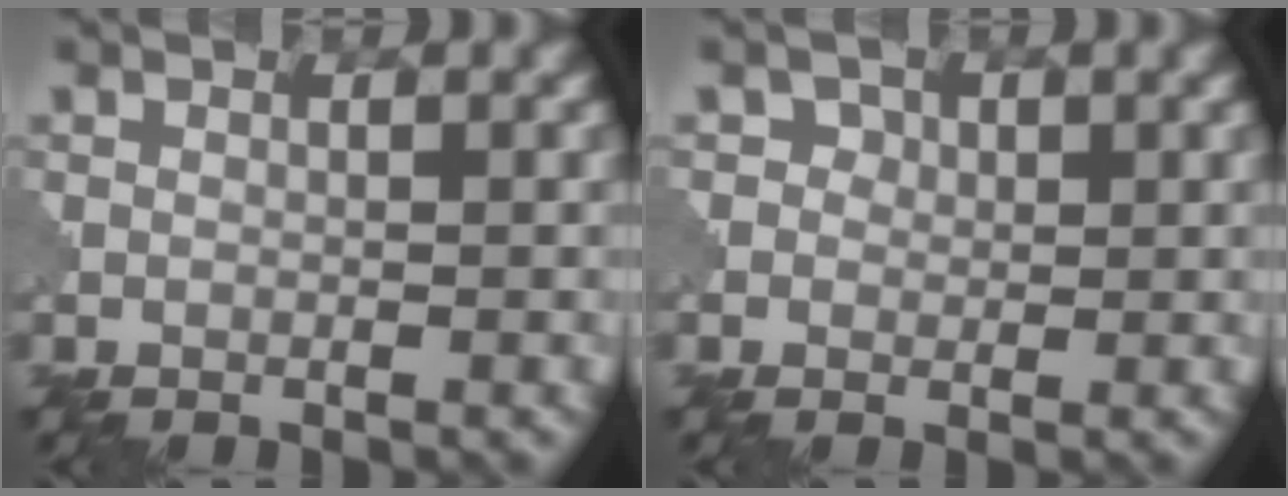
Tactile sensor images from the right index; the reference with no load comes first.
{"total": 1.5, "force": [0.2, 1.4, 0.3], "torque": [-0.003, -0.002, 0.003]}